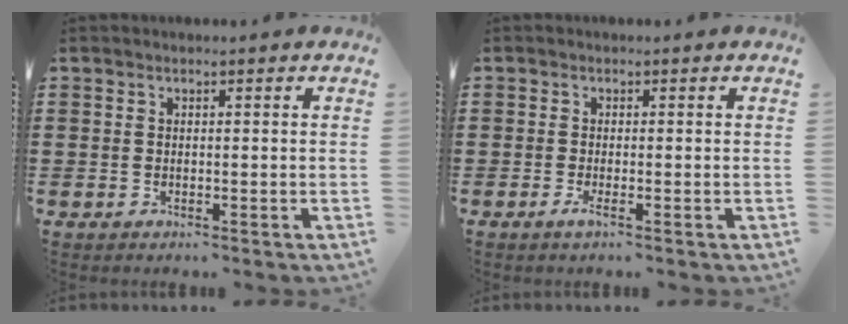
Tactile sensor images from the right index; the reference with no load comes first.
{"total": 1.3, "force": [-0.5, 0.1, 1.2], "torque": [-0.020, -0.004, -0.009]}